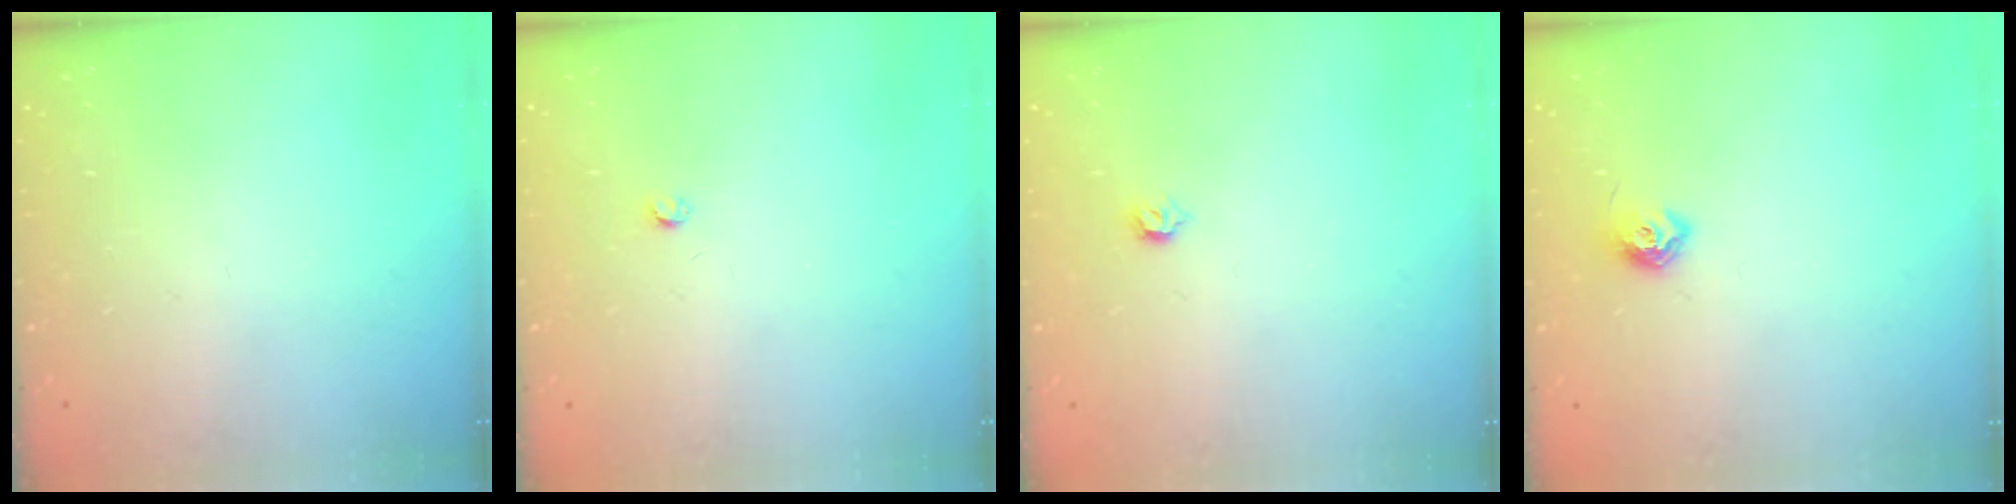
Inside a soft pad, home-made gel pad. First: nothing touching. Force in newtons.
{"total": 2.5, "press": 2.5, "slide": 0.4}
{"total": 3.1, "press": 3.0, "slide": 0.8}
{"total": 7.9, "press": 7.8, "slide": 0.9}